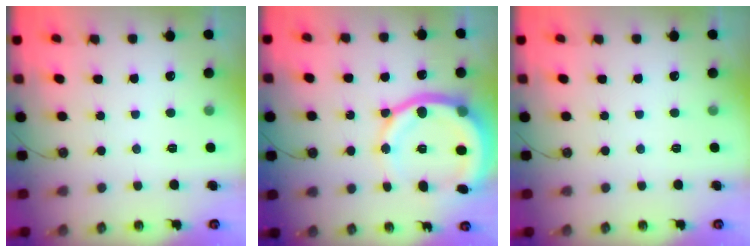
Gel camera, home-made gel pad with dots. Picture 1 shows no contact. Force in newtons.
{"total": 17.2, "press": 17.1, "slide": 1.9}
{"total": 0.0}